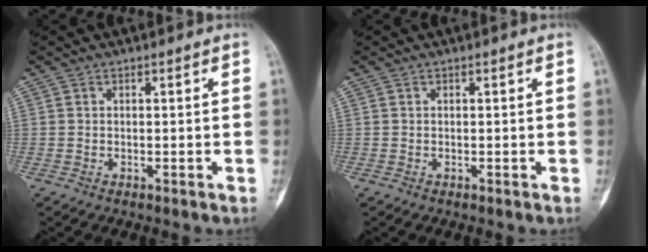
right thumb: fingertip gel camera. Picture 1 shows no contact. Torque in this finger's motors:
{"motor_torque": [-0.01, 0.00, 0.07, 0.00, 0.01]}